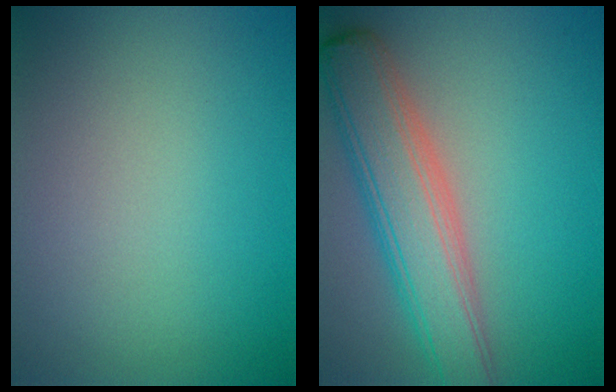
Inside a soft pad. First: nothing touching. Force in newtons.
{"total": 6.7, "press": 6.7, "slide": 0.3}